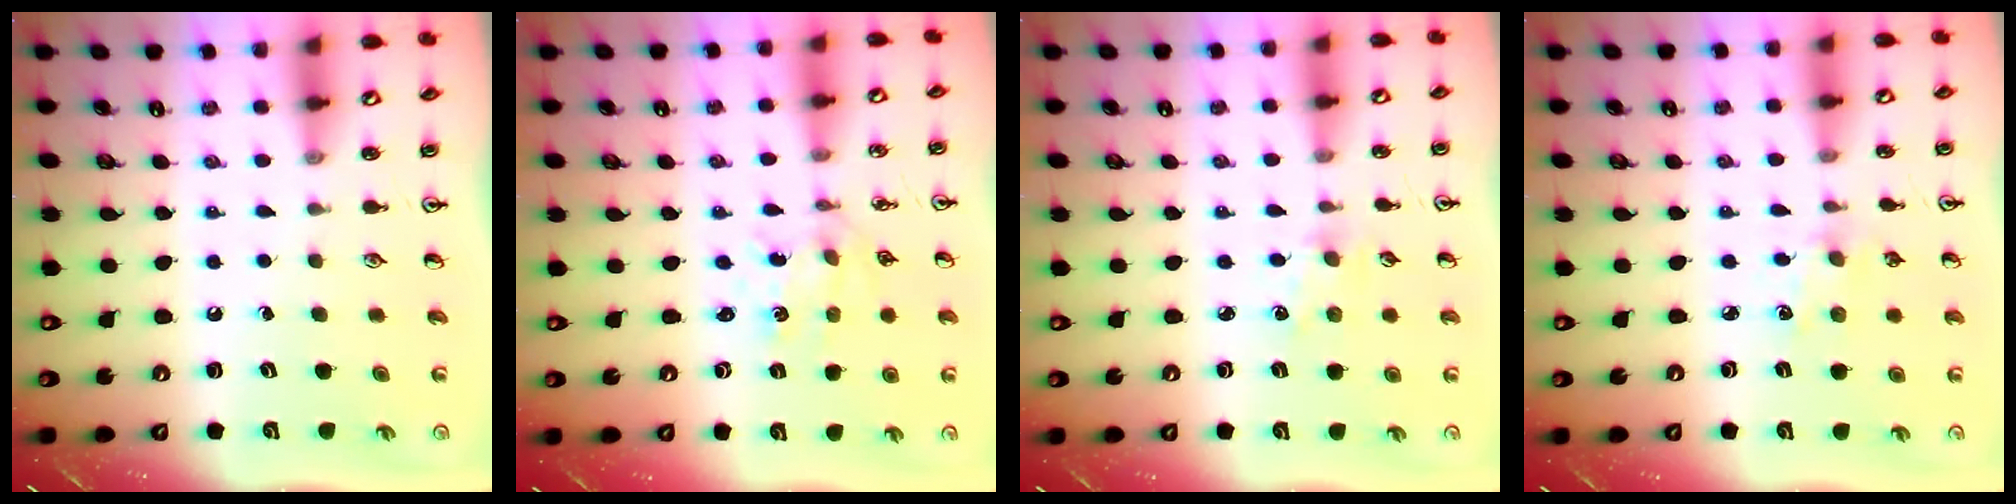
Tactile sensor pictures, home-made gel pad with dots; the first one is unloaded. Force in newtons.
{"total": 1.0, "press": 1.0, "slide": 0.2}
{"total": 2.1, "press": 2.0, "slide": 0.4}
{"total": 2.9, "press": 2.8, "slide": 0.5}